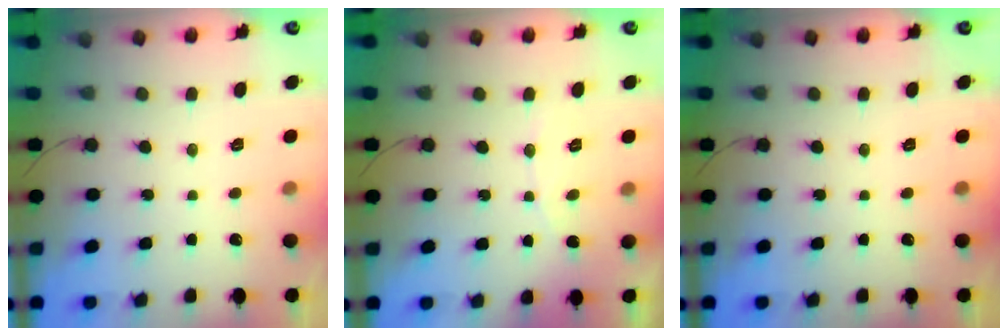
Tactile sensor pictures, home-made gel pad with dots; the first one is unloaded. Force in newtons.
{"total": 4.4, "press": 4.4, "slide": 0.3}
{"total": 0.0}